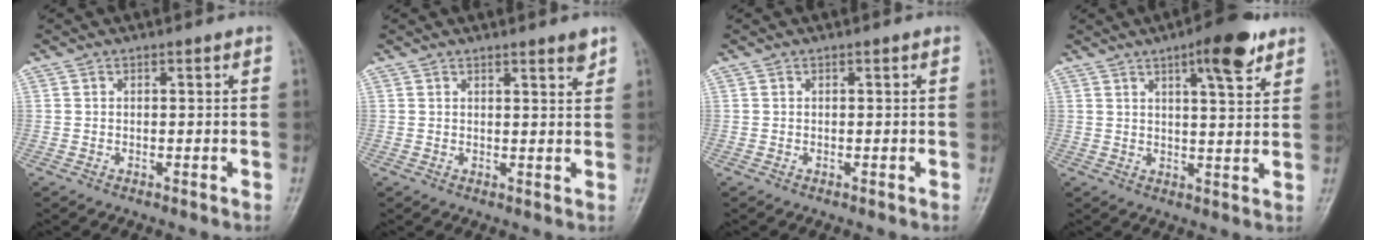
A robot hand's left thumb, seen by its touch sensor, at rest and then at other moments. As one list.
[{"total": 2.4, "force": [1.8, 0.3, 1.4], "torque": [-0.014, -0.015, 0.026]}, {"total": 0.0}, {"total": 9.0, "force": [5.2, 2.3, 7.0], "torque": [-0.087, -0.025, 0.073]}]